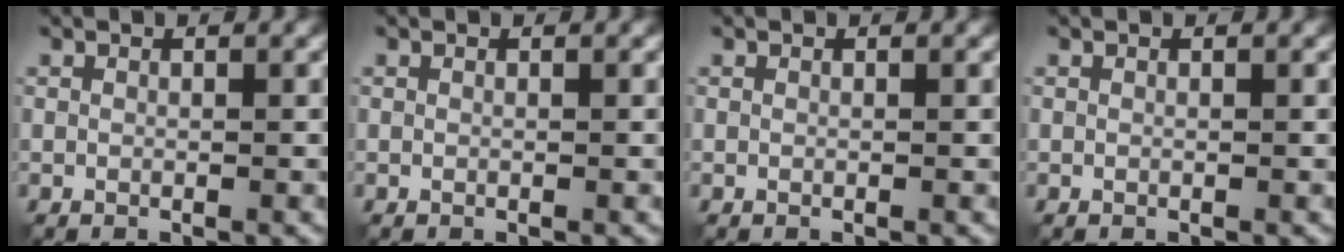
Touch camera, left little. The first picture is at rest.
{"total": 0.0}
{"total": 0.0}
{"total": 0.0}